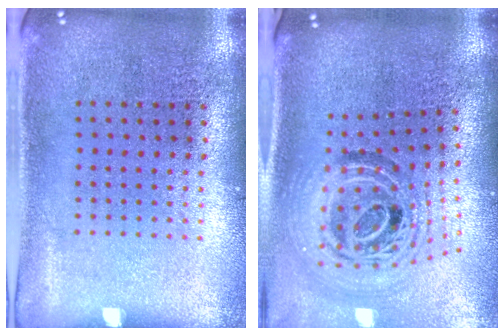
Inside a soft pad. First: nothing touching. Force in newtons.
{"total": 1.9, "press": 1.5, "slide": 1.0}